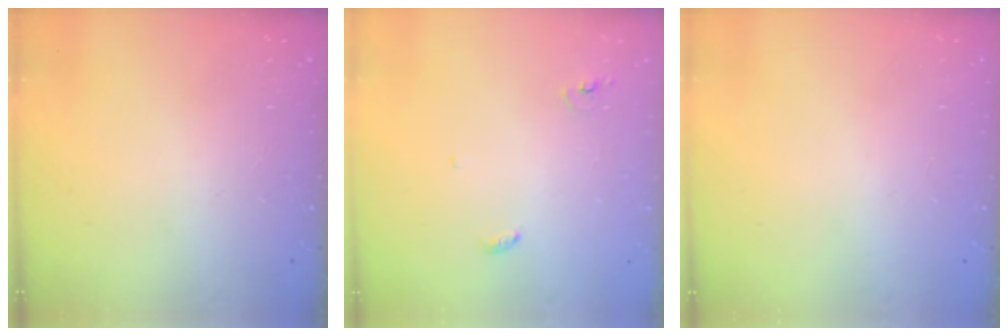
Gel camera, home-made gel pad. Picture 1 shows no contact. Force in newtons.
{"total": 3.6, "press": 3.6, "slide": 0.2}
{"total": 0.9, "press": 0.9, "slide": 0.0}